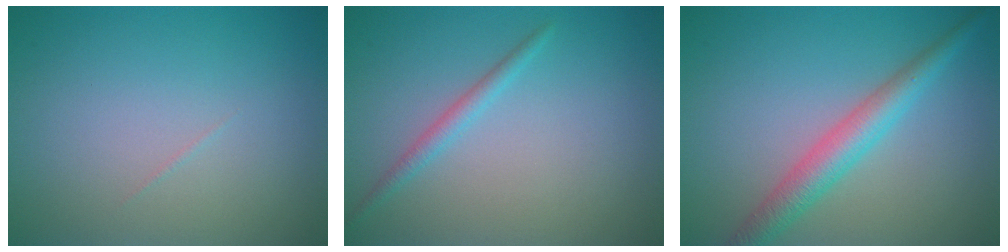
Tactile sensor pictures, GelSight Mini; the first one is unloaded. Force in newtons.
{"total": 1.4, "press": 1.4, "slide": 0.0}
{"total": 3.8, "press": 3.8, "slide": 0.0}